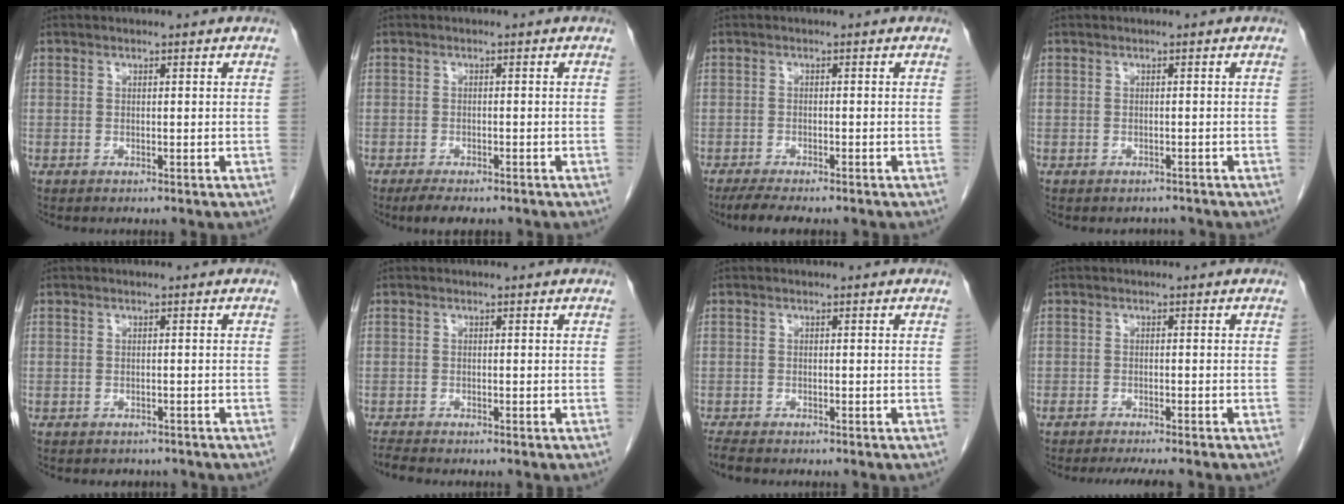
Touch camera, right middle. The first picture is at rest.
{"total": 4.0, "force": [-3.1, 1.2, 2.2], "torque": [-0.038, -0.010, -0.043]}
{"total": 5.3, "force": [-4.4, 0.8, 2.9], "torque": [-0.047, -0.013, -0.066]}
{"total": 1.4, "force": [-1.3, 0.5, -0.1], "torque": [-0.002, -0.002, -0.018]}
{"total": 2.9, "force": [-2.5, 1.4, 0.3], "torque": [-0.010, 0.000, -0.033]}
{"total": 1.3, "force": [-1.3, -0.2, 0.1], "torque": [-0.011, -0.008, -0.024]}
{"total": 2.5, "force": [-2.1, 0.6, 1.1], "torque": [-0.026, -0.007, -0.032]}
{"total": 6.4, "force": [-5.5, 0.8, 3.1], "torque": [-0.038, -0.006, -0.080]}